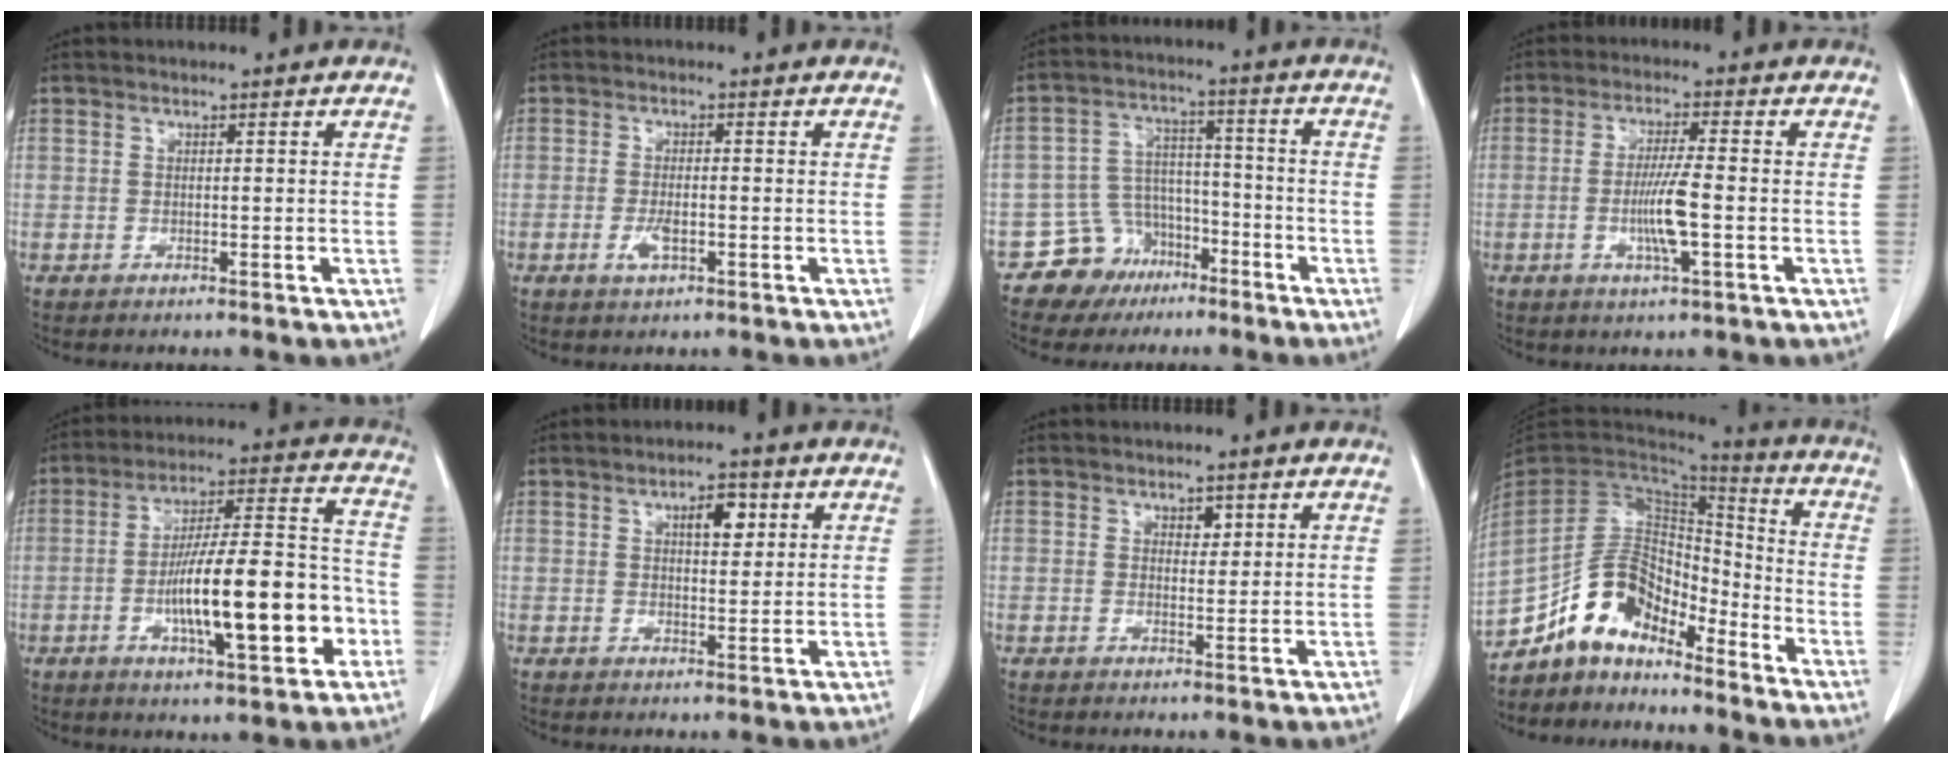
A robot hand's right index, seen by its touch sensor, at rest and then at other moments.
{"total": 2.9, "force": [-1.0, 1.1, 2.5], "torque": [-0.053, -0.001, -0.014]}
{"total": 8.3, "force": [-5.3, 6.3, 0.6], "torque": [-0.005, 0.035, -0.083]}
{"total": 6.4, "force": [-1.4, 0.2, 6.2], "torque": [-0.122, -0.007, -0.025]}
{"total": 17.6, "force": [-4.9, 3.7, 16.5], "torque": [-0.275, 0.017, -0.072]}
{"total": 4.3, "force": [1.7, 1.6, 3.5], "torque": [-0.055, 0.004, 0.025]}
{"total": 1.6, "force": [0.8, 1.0, 0.9], "torque": [-0.011, -0.001, 0.014]}
{"total": 12.3, "force": [-9.7, 5.7, 5.0], "torque": [-0.095, 0.047, -0.184]}